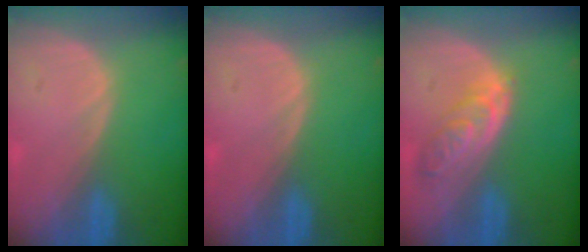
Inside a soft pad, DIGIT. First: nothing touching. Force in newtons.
{"total": 0.0}
{"total": 5.5, "press": 5.4, "slide": 0.7}